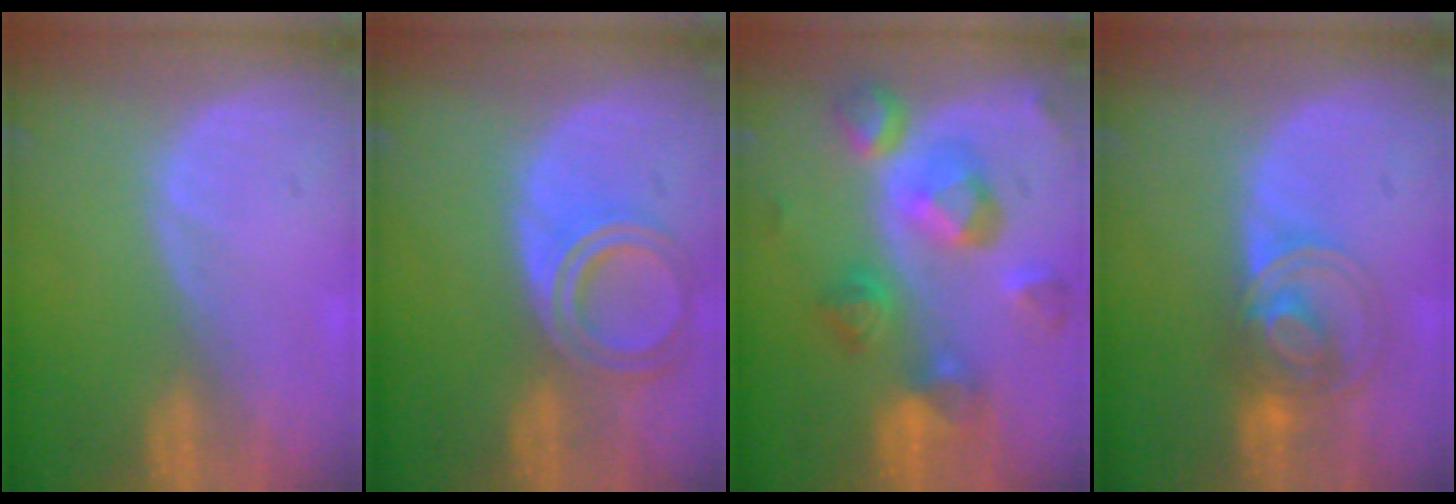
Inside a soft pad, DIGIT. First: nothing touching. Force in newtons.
{"total": 6.5, "press": 5.9, "slide": 2.8}
{"total": 10.4, "press": 9.3, "slide": 4.7}
{"total": 7.4, "press": 6.3, "slide": 3.9}